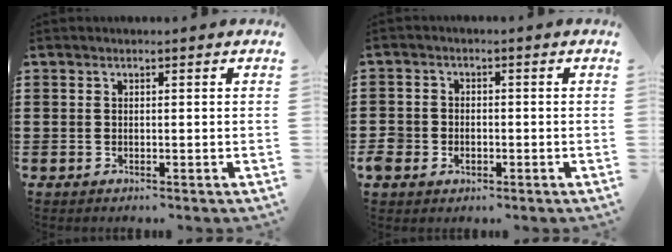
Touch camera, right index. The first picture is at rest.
{"total": 2.7, "force": [-1.2, 2.3, 0.8], "torque": [-0.036, -0.003, -0.029]}